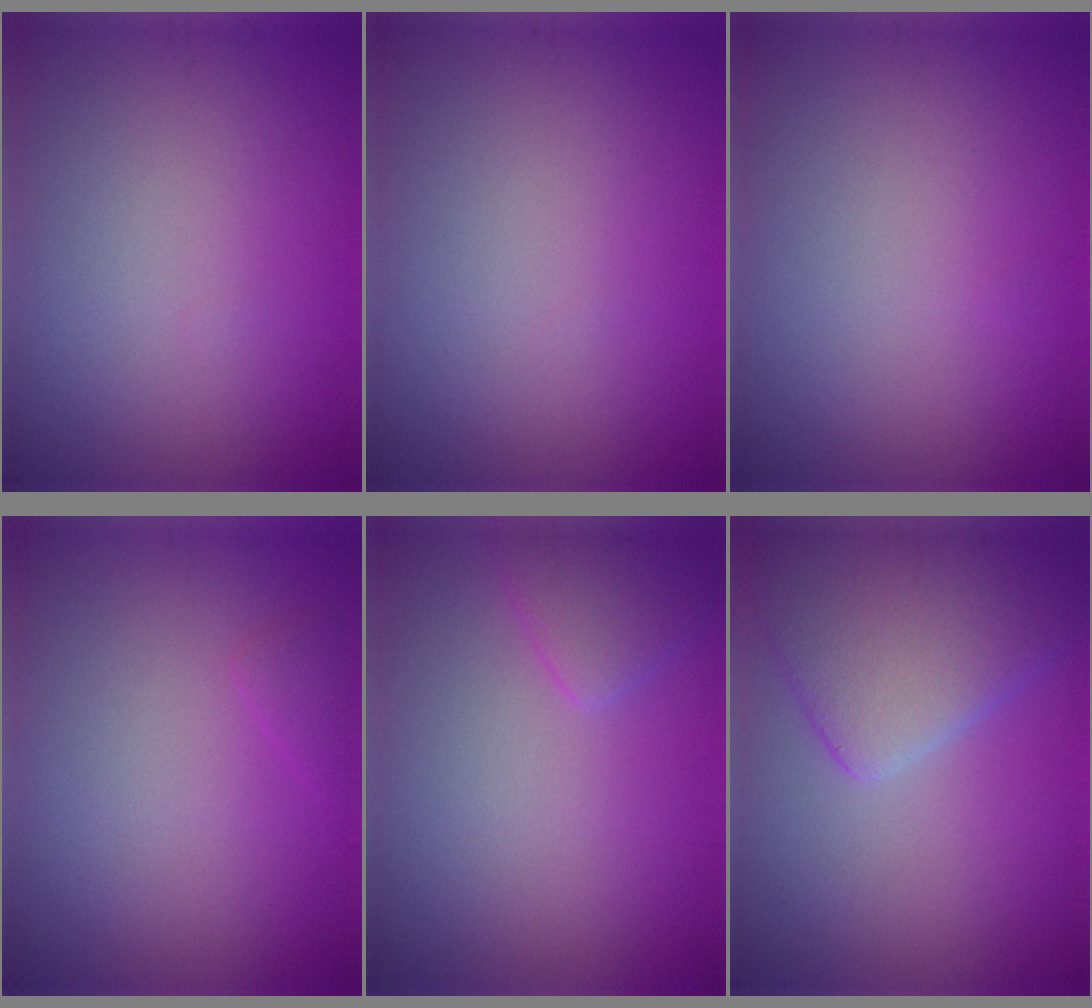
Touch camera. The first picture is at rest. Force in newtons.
{"total": 0.0}
{"total": 0.0}
{"total": 0.9, "press": 0.9, "slide": 0.1}
{"total": 2.1, "press": 2.1, "slide": 0.2}
{"total": 6.5, "press": 6.5, "slide": 0.4}